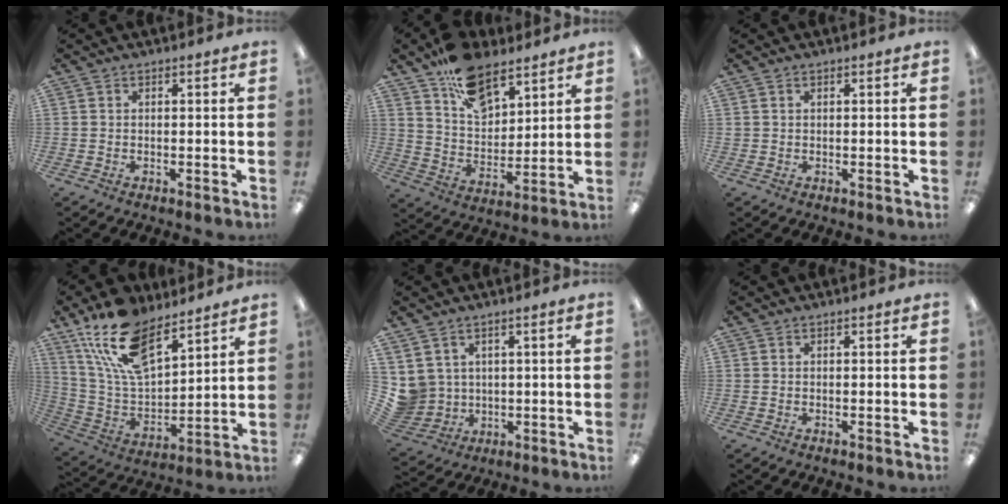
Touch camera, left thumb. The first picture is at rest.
{"total": 14.2, "force": [9.6, 7.8, 6.9], "torque": [-0.115, -0.051, 0.180]}
{"total": 0.7, "force": [0.3, 0.5, 0.3], "torque": [-0.007, 0.004, 0.005]}
{"total": 18.4, "force": [12.5, 8.4, 10.6], "torque": [-0.220, -0.058, 0.227]}
{"total": 6.0, "force": [2.4, 5.4, 0.7], "torque": [-0.050, -0.015, 0.053]}
{"total": 0.0}